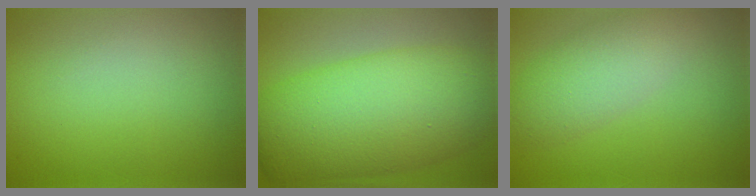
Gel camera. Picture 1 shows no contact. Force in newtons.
{"total": 11.1, "press": 11.1, "slide": 0.2}
{"total": 4.1, "press": 4.1, "slide": 0.1}